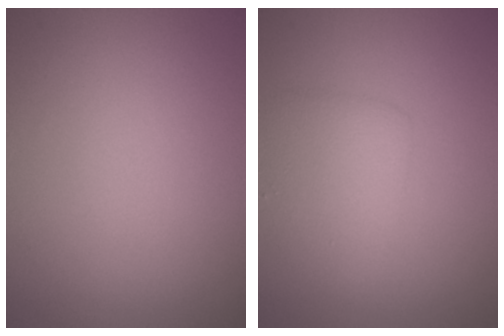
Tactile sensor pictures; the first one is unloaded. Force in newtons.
{"total": 2.8, "press": 2.8, "slide": 0.1}